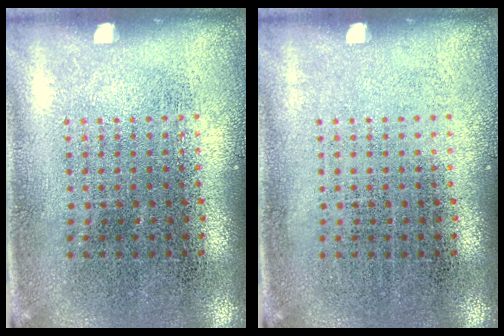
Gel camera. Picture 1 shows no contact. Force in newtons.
{"total": 0.0}